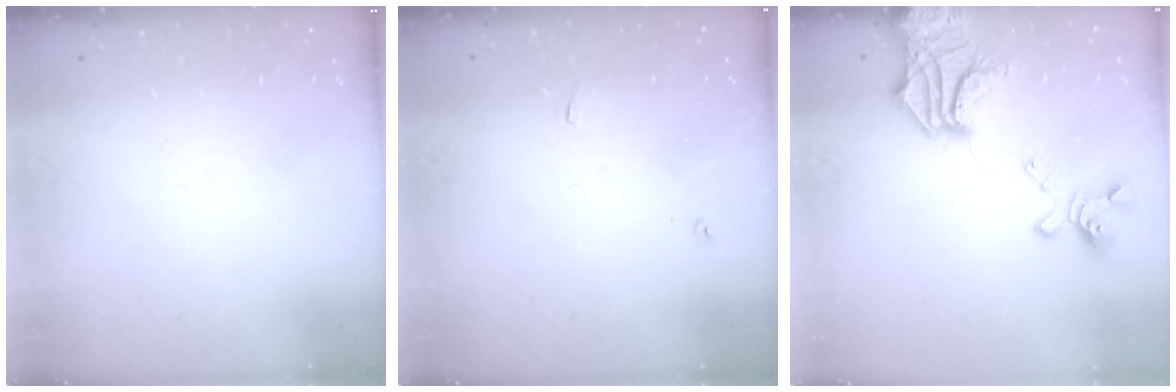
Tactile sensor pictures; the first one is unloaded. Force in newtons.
{"total": 5.9, "press": 5.9, "slide": 0.3}
{"total": 15.1, "press": 14.6, "slide": 3.5}